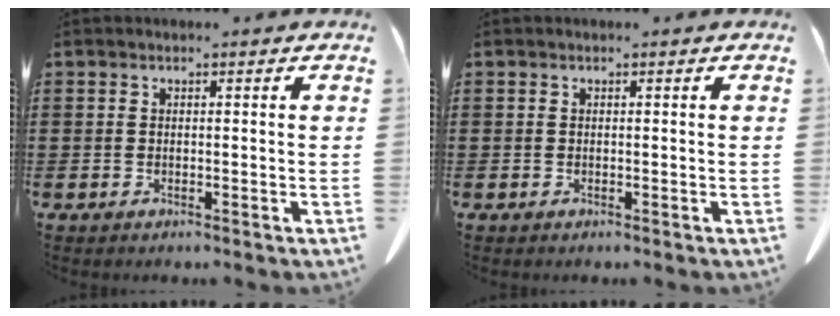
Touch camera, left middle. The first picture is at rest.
{"total": 0.0}